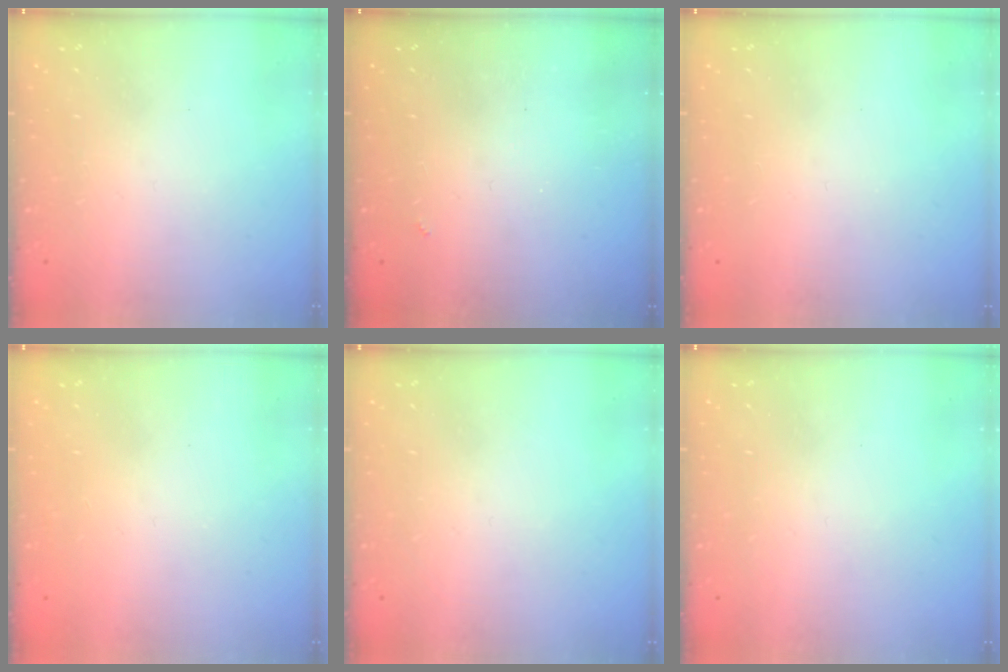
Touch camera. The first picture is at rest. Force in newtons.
{"total": 2.5, "press": 2.5, "slide": 0.5}
{"total": 0.0}
{"total": 0.9, "press": 0.9, "slide": 0.1}
{"total": 0.0}
{"total": 0.0}